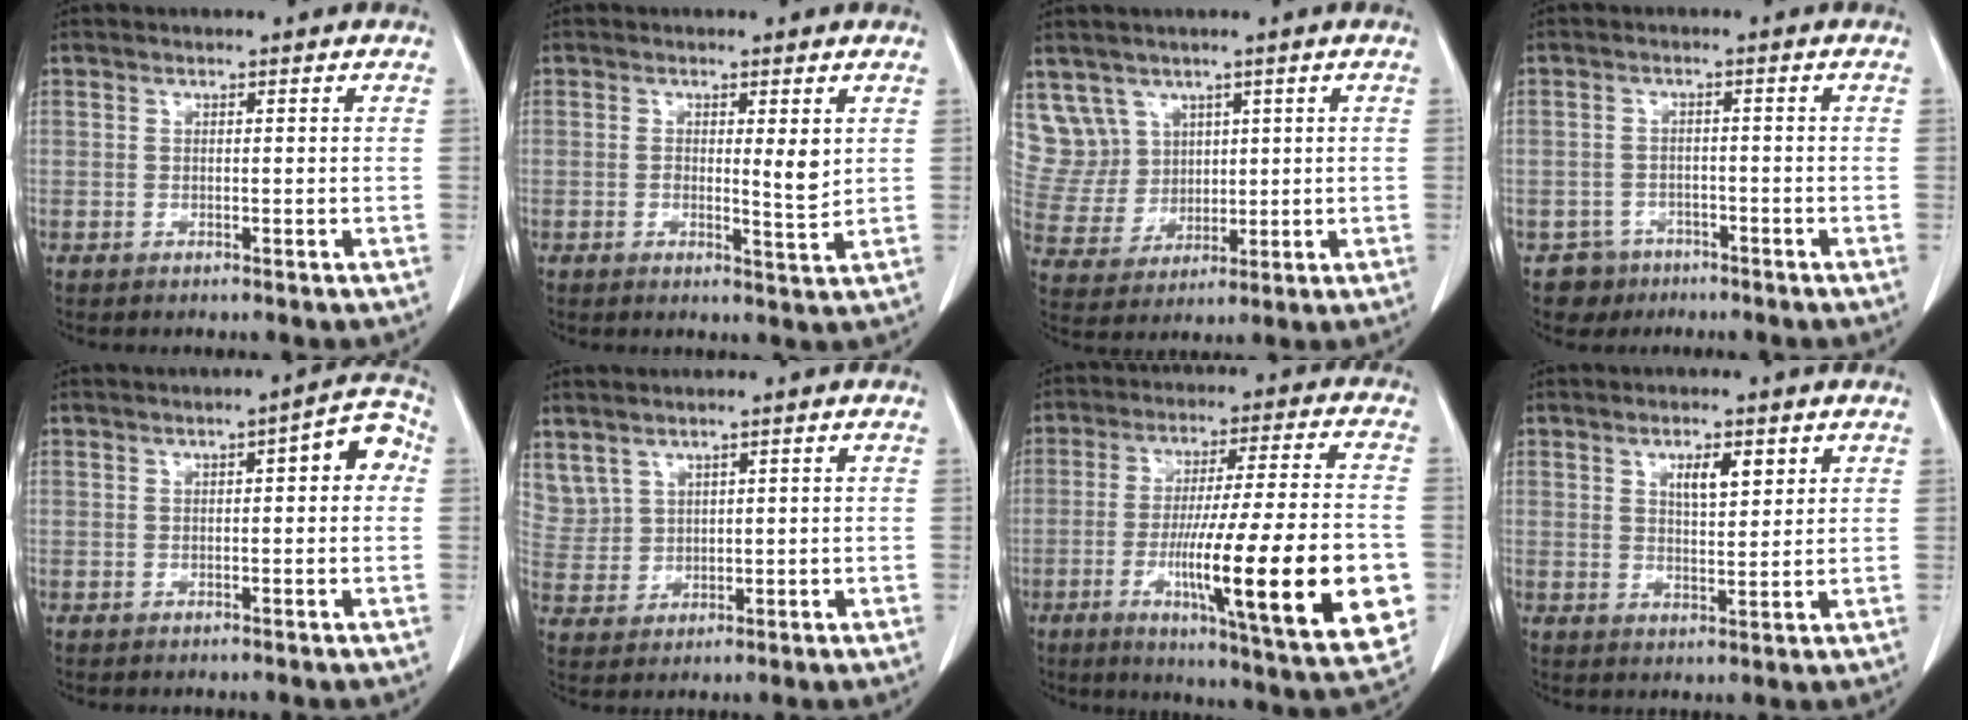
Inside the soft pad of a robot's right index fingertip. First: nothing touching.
{"total": 3.3, "force": [0.7, 0.6, 3.2], "torque": [-0.047, -0.008, 0.010]}
{"total": 8.2, "force": [4.9, 6.6, 0.2], "torque": [-0.011, 0.024, 0.114]}
{"total": 4.7, "force": [-3.0, 3.6, -0.6], "torque": [0.014, 0.013, -0.048]}
{"total": 5.1, "force": [1.0, 1.4, 4.9], "torque": [-0.054, 0.025, 0.008]}
{"total": 6.1, "force": [4.2, 4.3, 1.3], "torque": [-0.043, 0.012, 0.105]}
{"total": 24.7, "force": [-6.3, 1.3, 23.8], "torque": [-0.308, -0.027, -0.092]}
{"total": 4.6, "force": [2.3, 1.5, 3.7], "torque": [-0.065, 0.000, 0.041]}